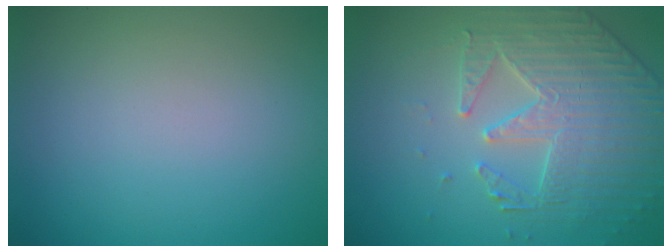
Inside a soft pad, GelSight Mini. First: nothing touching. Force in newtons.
{"total": 4.3, "press": 4.2, "slide": 1.1}